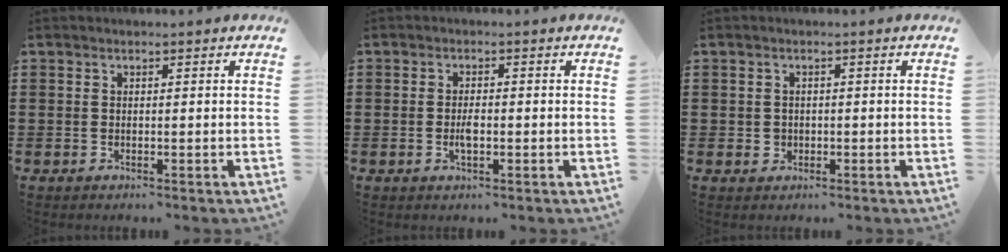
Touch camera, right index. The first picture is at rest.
{"total": 2.4, "force": [-0.6, 0.9, 2.1], "torque": [-0.039, 0.002, -0.010]}
{"total": 1.3, "force": [-0.3, 1.2, 0.3], "torque": [-0.010, 0.005, -0.007]}